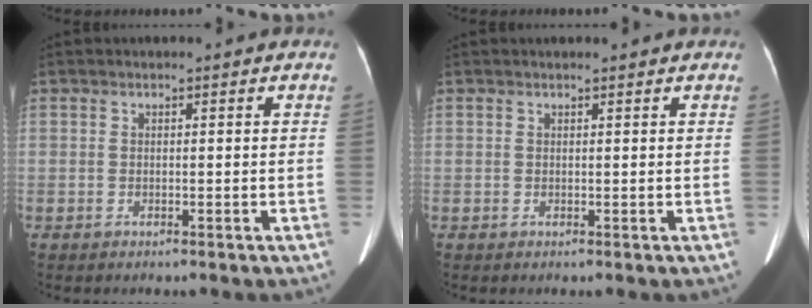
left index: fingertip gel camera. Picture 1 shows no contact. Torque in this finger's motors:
{"motor_torque": [0.02, 0.01, 0.04, 0.02]}